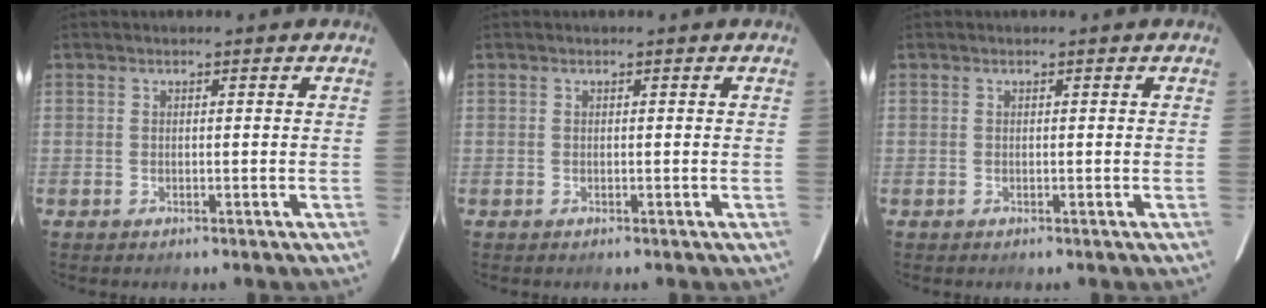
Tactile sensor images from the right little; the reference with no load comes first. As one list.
[{"total": 0.0}, {"total": 0.0}]